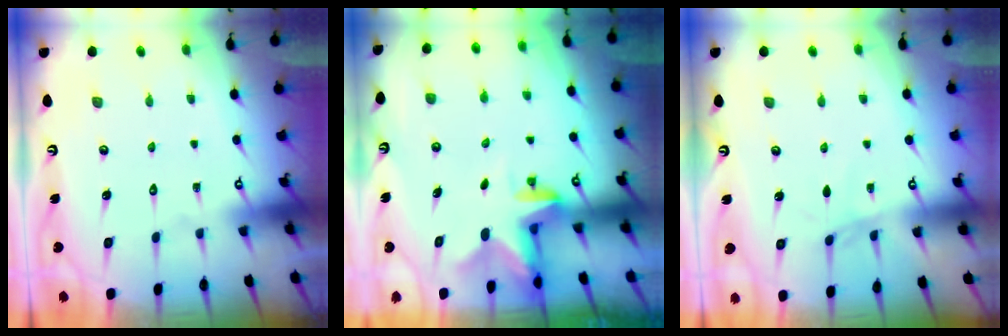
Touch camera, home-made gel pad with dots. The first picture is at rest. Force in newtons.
{"total": 2.5, "press": 2.5, "slide": 0.4}
{"total": 2.4, "press": 2.4, "slide": 0.5}